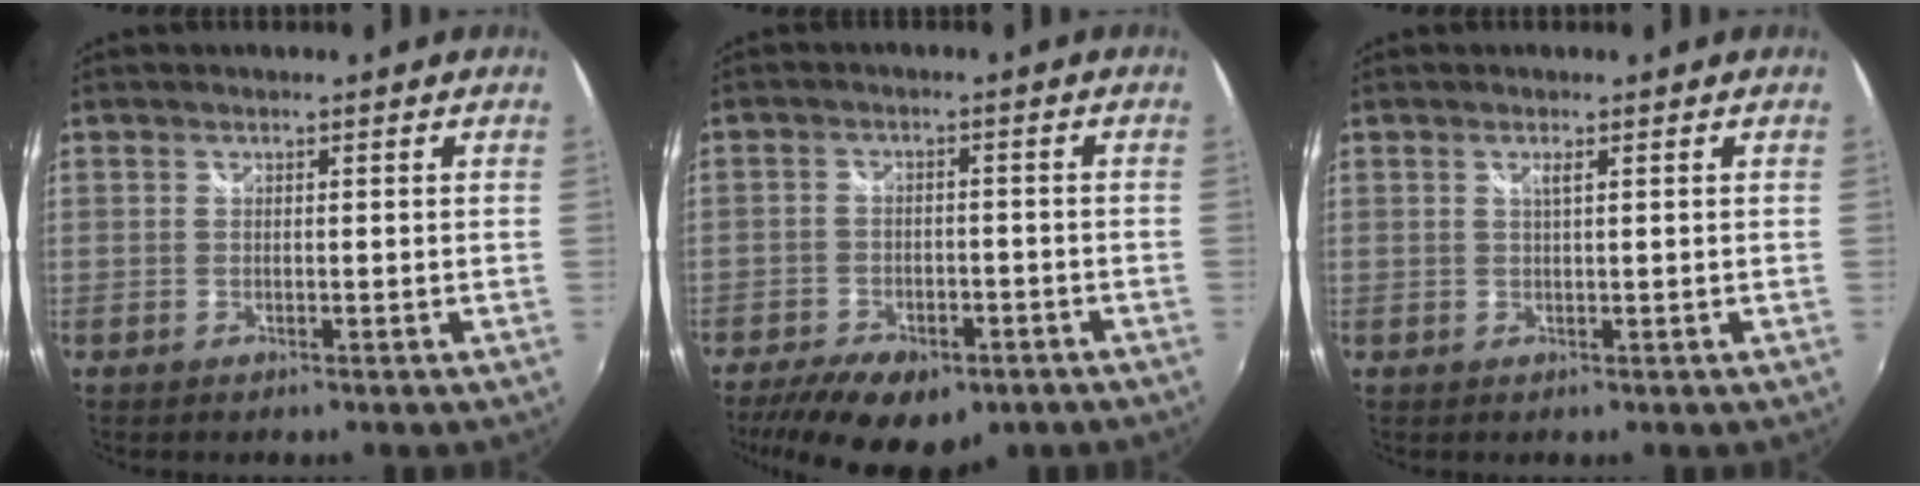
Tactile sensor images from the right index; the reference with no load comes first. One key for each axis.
{"total": 16.4, "fx": -11.0, "fy": 7.9, "fz": 9.2, "tx": -0.204, "ty": -0.030, "tz": -0.158}
{"total": 1.0, "fx": 0.4, "fy": -0.1, "fz": 0.9, "tx": -0.016, "ty": 0.001, "tz": 0.006}